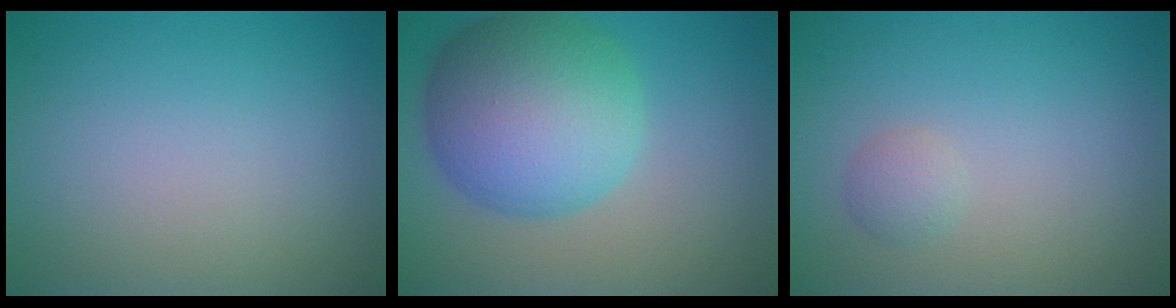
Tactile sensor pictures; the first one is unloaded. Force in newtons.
{"total": 10.4, "press": 10.4, "slide": 0.3}
{"total": 1.2, "press": 1.1, "slide": 0.1}